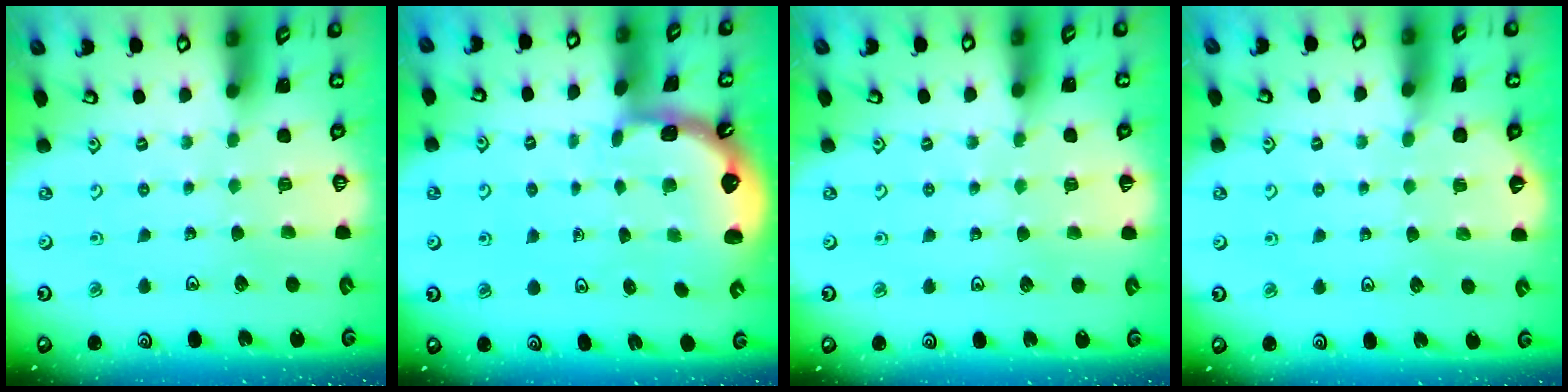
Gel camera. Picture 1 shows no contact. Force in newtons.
{"total": 1.2, "press": 1.2, "slide": 0.1}
{"total": 2.9, "press": 2.9, "slide": 0.5}
{"total": 2.9, "press": 2.9, "slide": 0.3}